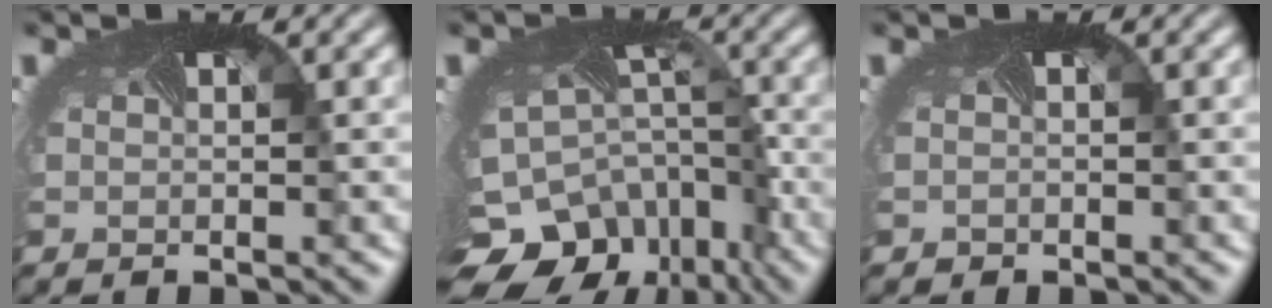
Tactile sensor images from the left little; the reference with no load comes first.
{"total": 13.6, "force": [-8.6, 8.9, 5.6], "torque": [-0.117, -0.040, -0.098]}
{"total": 0.9, "force": [-0.3, 0.8, -0.2], "torque": [0.010, -0.003, -0.005]}